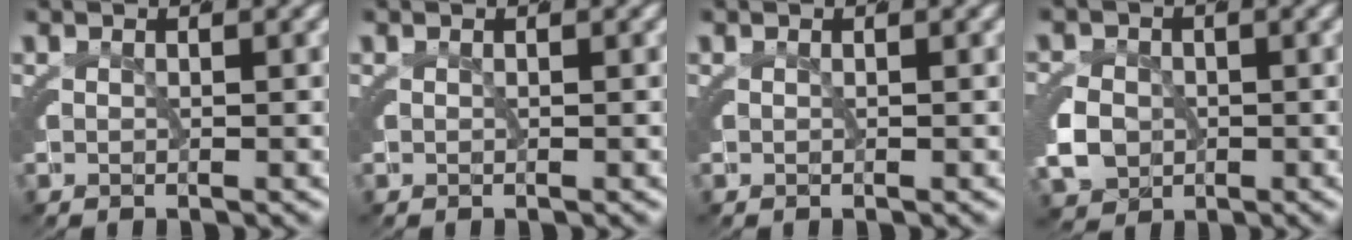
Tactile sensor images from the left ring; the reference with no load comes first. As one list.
[{"total": 0.0}, {"total": 0.0}, {"total": 3.4, "force": [-1.0, 2.8, 1.6], "torque": [-0.037, -0.016, -0.010]}]